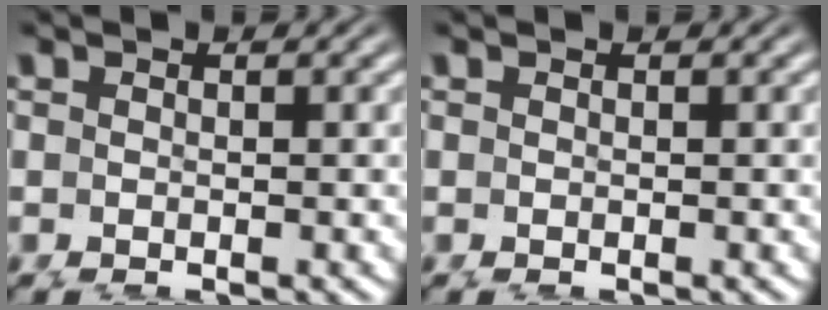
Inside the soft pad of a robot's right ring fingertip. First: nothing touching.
{"total": 0.0}